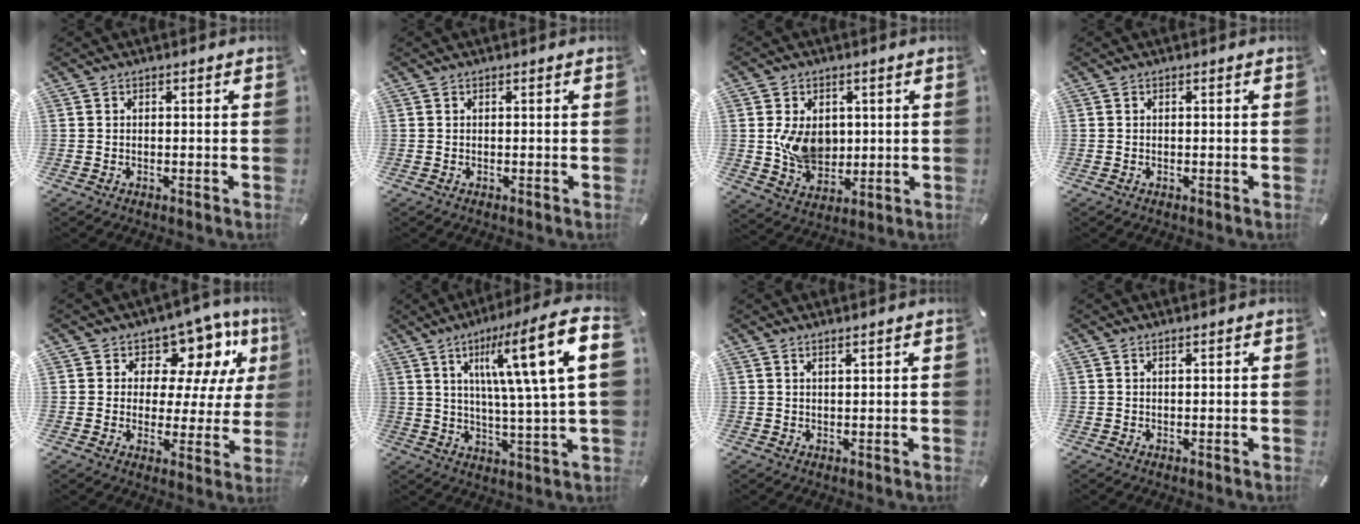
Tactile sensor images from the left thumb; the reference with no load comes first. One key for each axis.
{"total": 0.0}
{"total": 9.7, "fx": 1.1, "fy": 7.7, "fz": 5.8, "tx": -0.106, "ty": -0.003, "tz": 0.022}
{"total": 0.0}
{"total": 11.4, "fx": 7.1, "fy": 7.2, "fz": 5.1, "tx": -0.076, "ty": -0.058, "tz": 0.127}
{"total": 18.6, "fx": 6.5, "fy": 3.2, "fz": 17.2, "tx": -0.274, "ty": -0.020, "tz": 0.084}
{"total": 1.3, "fx": 1.2, "fy": -0.2, "fz": 0.6, "tx": -0.011, "ty": -0.003, "tz": 0.023}
{"total": 0.6, "fx": 0.4, "fy": 0.0, "fz": 0.5, "tx": -0.008, "ty": -0.001, "tz": 0.008}